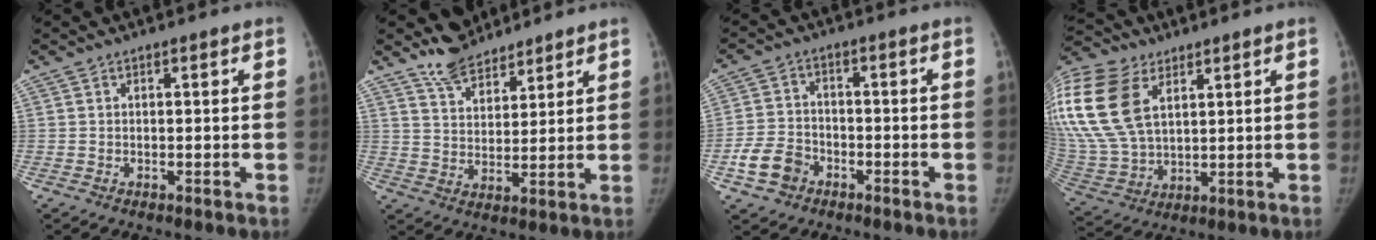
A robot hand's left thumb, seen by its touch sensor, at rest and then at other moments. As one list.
[{"total": 7.3, "force": [6.6, 2.9, 1.4], "torque": [-0.004, -0.047, 0.128]}, {"total": 7.0, "force": [-3.6, 5.2, 2.9], "torque": [-0.048, 0.020, -0.066]}, {"total": 24.6, "force": [9.6, 15.4, 16.6], "torque": [-0.405, 0.007, 0.191]}]